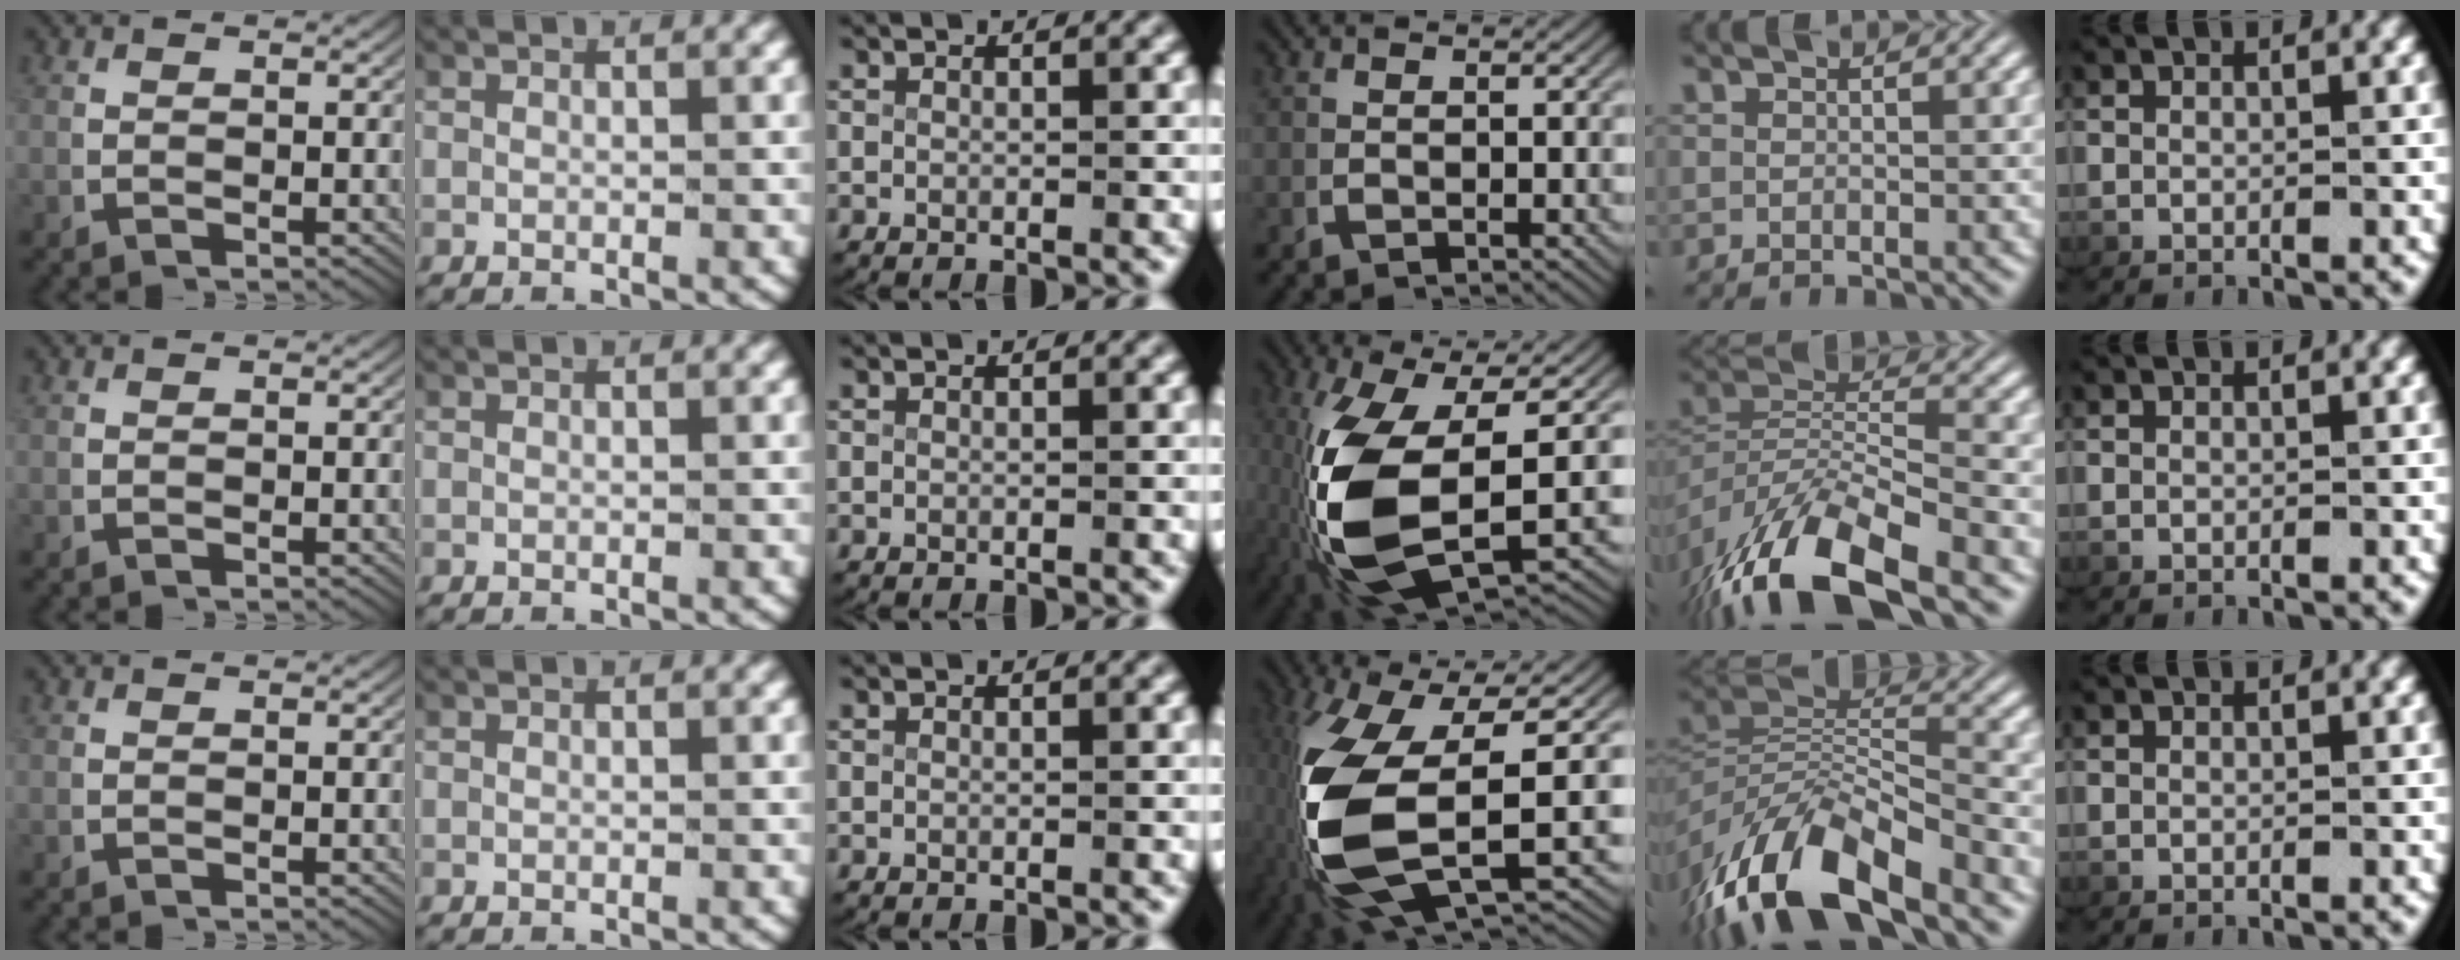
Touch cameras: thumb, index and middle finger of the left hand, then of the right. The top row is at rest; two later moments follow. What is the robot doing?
{"motion": "lift_and_place", "object": "scissors"}